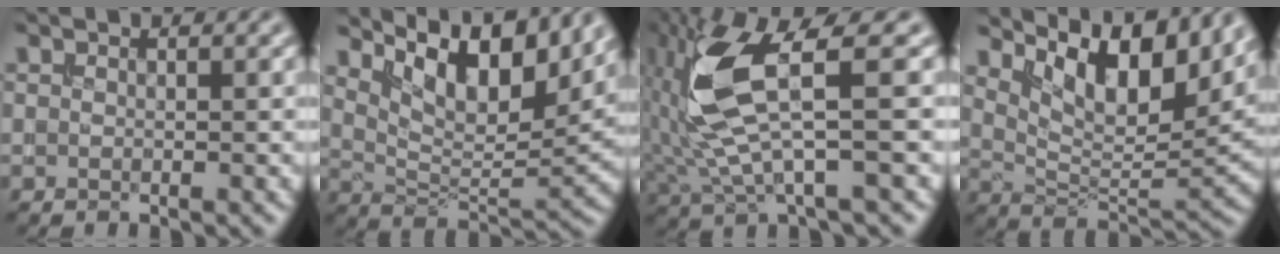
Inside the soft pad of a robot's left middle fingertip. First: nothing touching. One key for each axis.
{"total": 10.4, "fx": 6.5, "fy": 4.0, "fz": 7.1, "tx": -0.117, "ty": 0.001, "tz": 0.114}
{"total": 8.1, "fx": 1.5, "fy": 2.2, "fz": 7.7, "tx": -0.180, "ty": -0.003, "tz": 0.034}
{"total": 10.6, "fx": 6.5, "fy": 4.1, "fz": 7.3, "tx": -0.118, "ty": 0.000, "tz": 0.114}